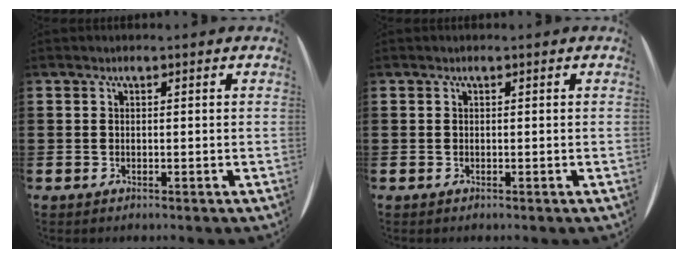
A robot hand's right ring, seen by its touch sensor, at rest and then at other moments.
{"total": 0.0}